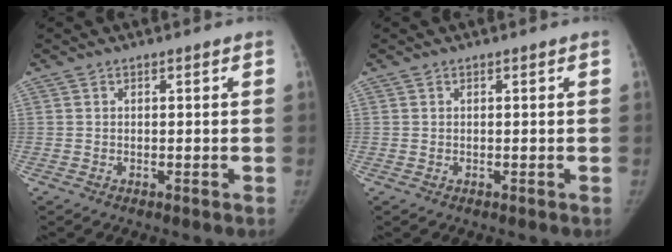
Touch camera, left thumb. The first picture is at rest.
{"total": 0.0}